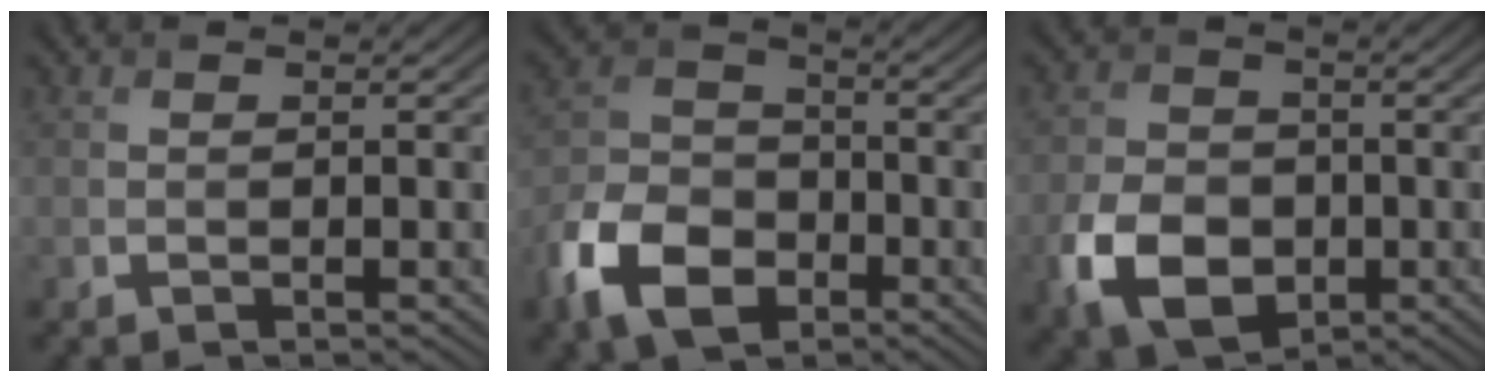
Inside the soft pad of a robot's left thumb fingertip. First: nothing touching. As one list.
[{"total": 10.6, "force": [-5.5, 6.8, 6.0], "torque": [-0.142, -0.014, -0.123]}, {"total": 8.7, "force": [-3.0, 6.2, 5.2], "torque": [-0.120, -0.018, -0.061]}]